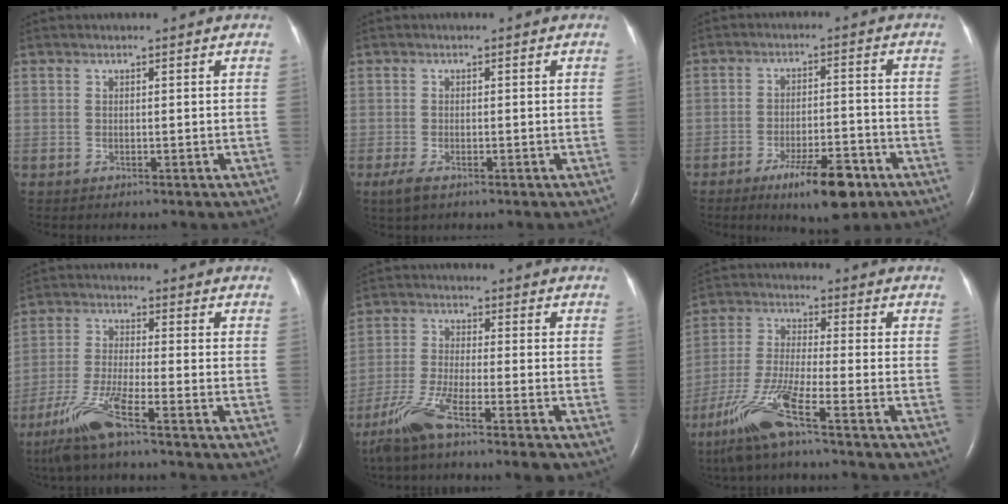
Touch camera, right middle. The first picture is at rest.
{"total": 2.4, "force": [-1.4, 0.9, 1.8], "torque": [-0.046, -0.006, -0.026]}
{"total": 9.3, "force": [-5.7, 2.1, 7.0], "torque": [-0.115, -0.010, -0.085]}
{"total": 8.5, "force": [-5.6, -0.2, 6.4], "torque": [-0.140, -0.025, -0.114]}
{"total": 8.2, "force": [-5.9, -0.1, 5.7], "torque": [-0.124, -0.021, -0.117]}
{"total": 10.5, "force": [-6.6, -0.2, 8.2], "torque": [-0.181, -0.026, -0.136]}